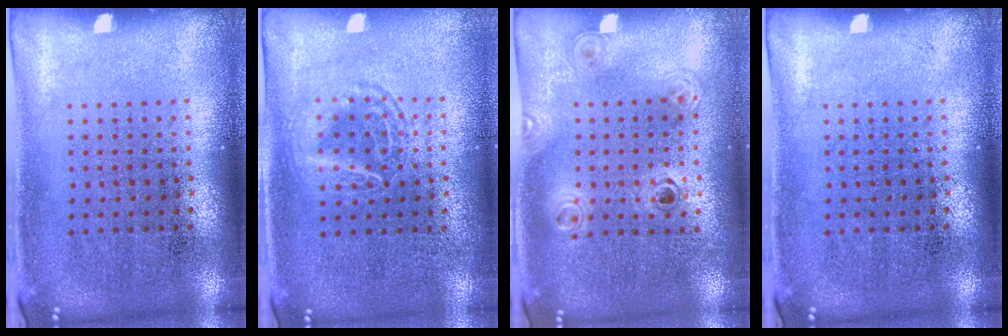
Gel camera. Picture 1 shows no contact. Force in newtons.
{"total": 1.2, "press": 1.1, "slide": 0.2}
{"total": 1.2, "press": 1.0, "slide": 0.6}
{"total": 0.0}